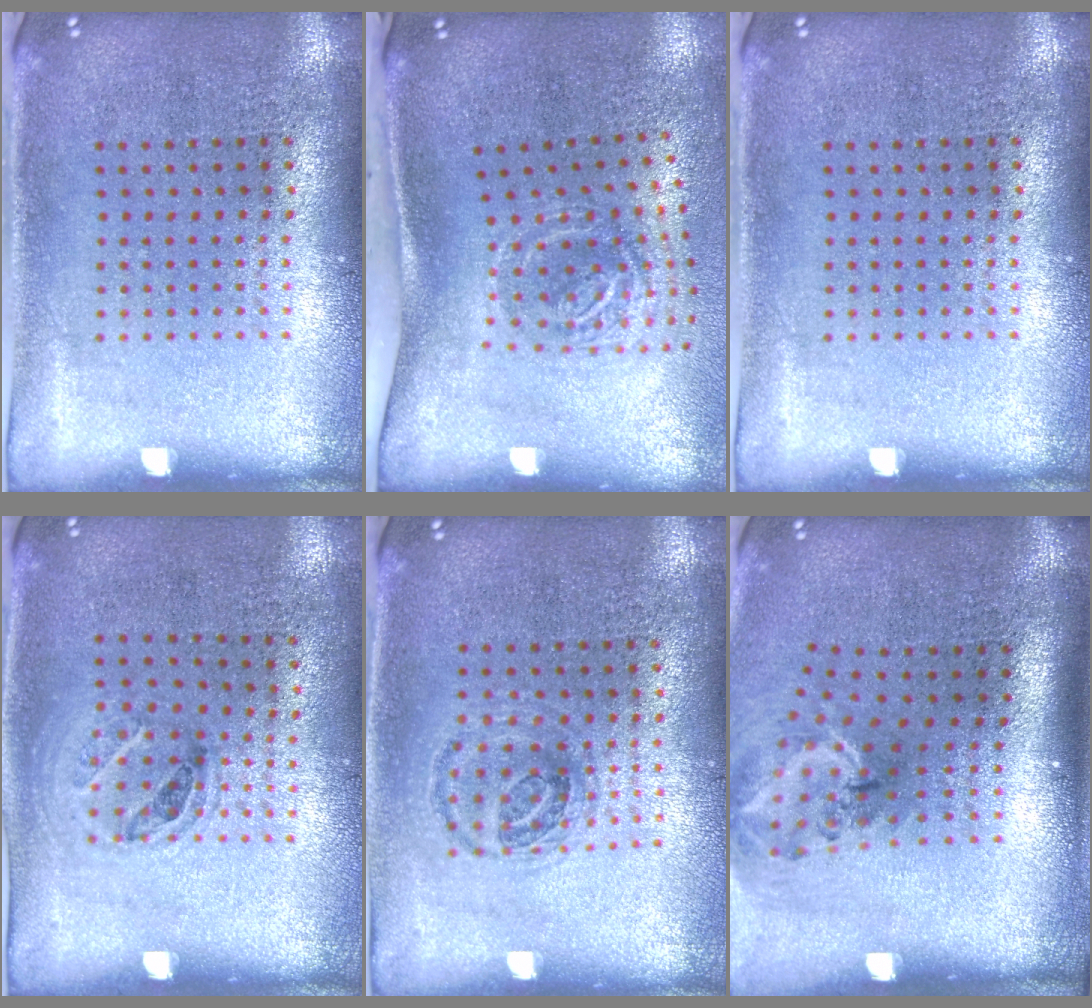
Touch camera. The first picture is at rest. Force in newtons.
{"total": 2.0, "press": 1.2, "slide": 1.6}
{"total": 0.0}
{"total": 1.0, "press": 0.8, "slide": 0.6}
{"total": 1.0, "press": 0.9, "slide": 0.3}
{"total": 1.9, "press": 1.3, "slide": 1.4}